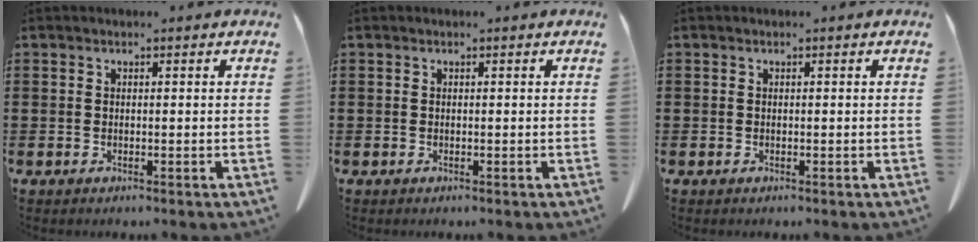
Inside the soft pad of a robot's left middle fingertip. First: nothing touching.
{"total": 0.0}
{"total": 0.0}